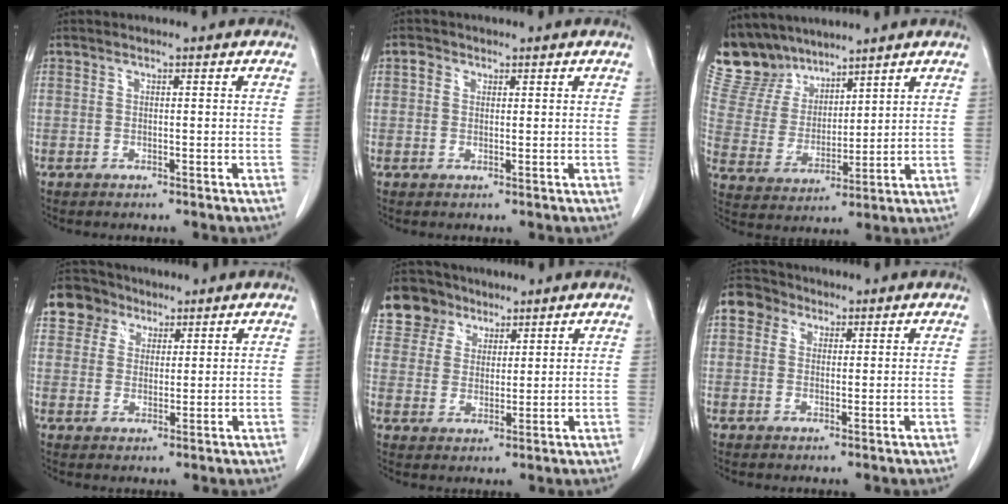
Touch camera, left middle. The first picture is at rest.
{"total": 1.6, "force": [0.7, 1.4, 0.4], "torque": [-0.002, 0.004, 0.008]}
{"total": 9.6, "force": [8.6, 4.2, 0.6], "torque": [-0.029, 0.014, 0.186]}
{"total": 5.7, "force": [3.5, 4.4, 0.9], "torque": [-0.023, 0.017, 0.067]}
{"total": 7.9, "force": [5.5, 5.6, 0.9], "torque": [-0.022, 0.021, 0.108]}
{"total": 4.5, "force": [2.2, 3.7, 1.4], "torque": [-0.029, 0.018, 0.041]}